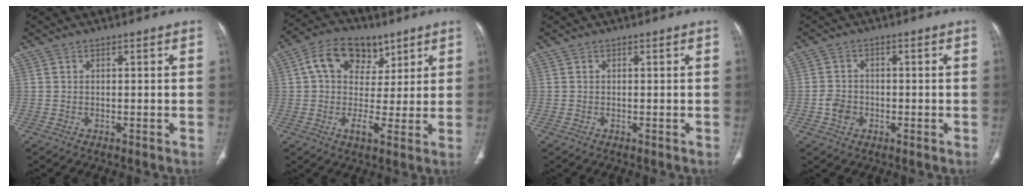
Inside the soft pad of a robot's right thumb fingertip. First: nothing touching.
{"total": 12.1, "force": [4.7, 8.5, 7.3], "torque": [-0.092, 0.000, 0.076]}
{"total": 0.0}
{"total": 3.6, "force": [-1.1, 3.0, 1.6], "torque": [-0.019, 0.009, -0.022]}